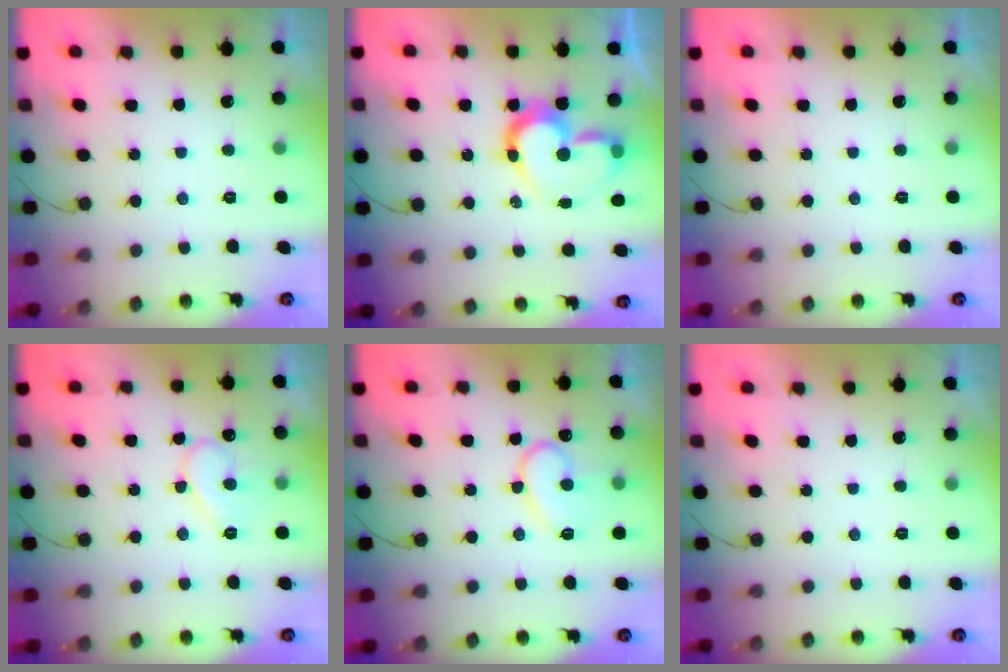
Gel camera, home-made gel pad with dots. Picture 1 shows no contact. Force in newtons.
{"total": 12.7, "press": 12.6, "slide": 1.5}
{"total": 0.0}
{"total": 9.3, "press": 9.3, "slide": 0.8}
{"total": 13.8, "press": 13.8, "slide": 1.3}
{"total": 0.0}